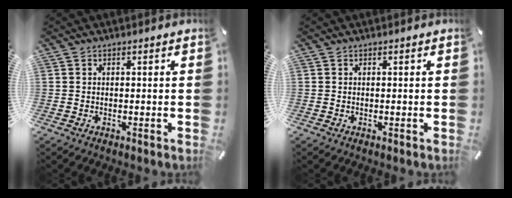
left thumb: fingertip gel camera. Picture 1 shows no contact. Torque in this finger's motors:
{"motor_torque": [0.00, 0.00, 0.00, 0.01, 0.00]}